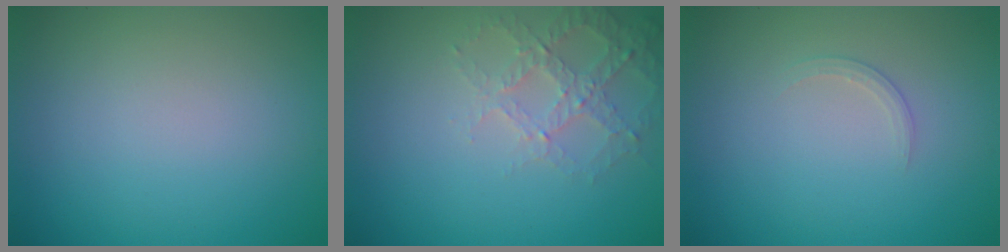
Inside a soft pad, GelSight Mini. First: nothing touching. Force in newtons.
{"total": 2.8, "press": 2.7, "slide": 0.8}
{"total": 1.0, "press": 1.0, "slide": 0.0}